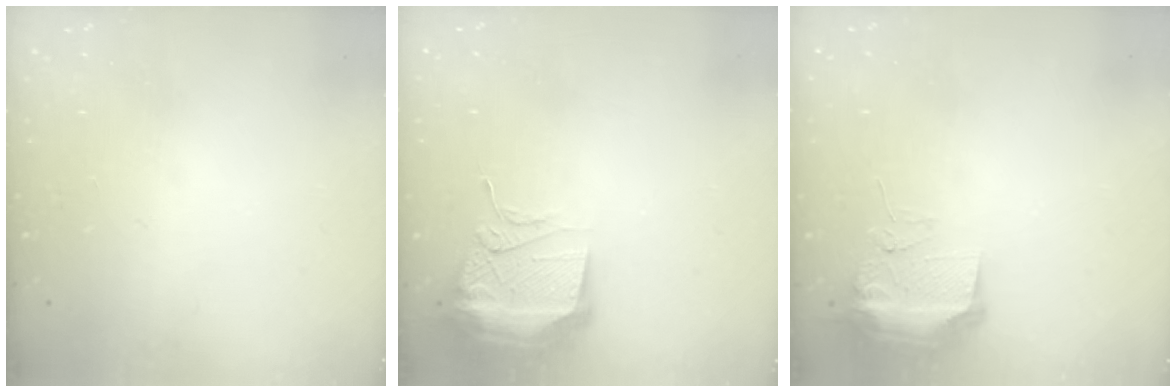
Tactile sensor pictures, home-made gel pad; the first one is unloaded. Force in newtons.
{"total": 13.6, "press": 13.3, "slide": 2.8}
{"total": 9.5, "press": 9.4, "slide": 1.4}